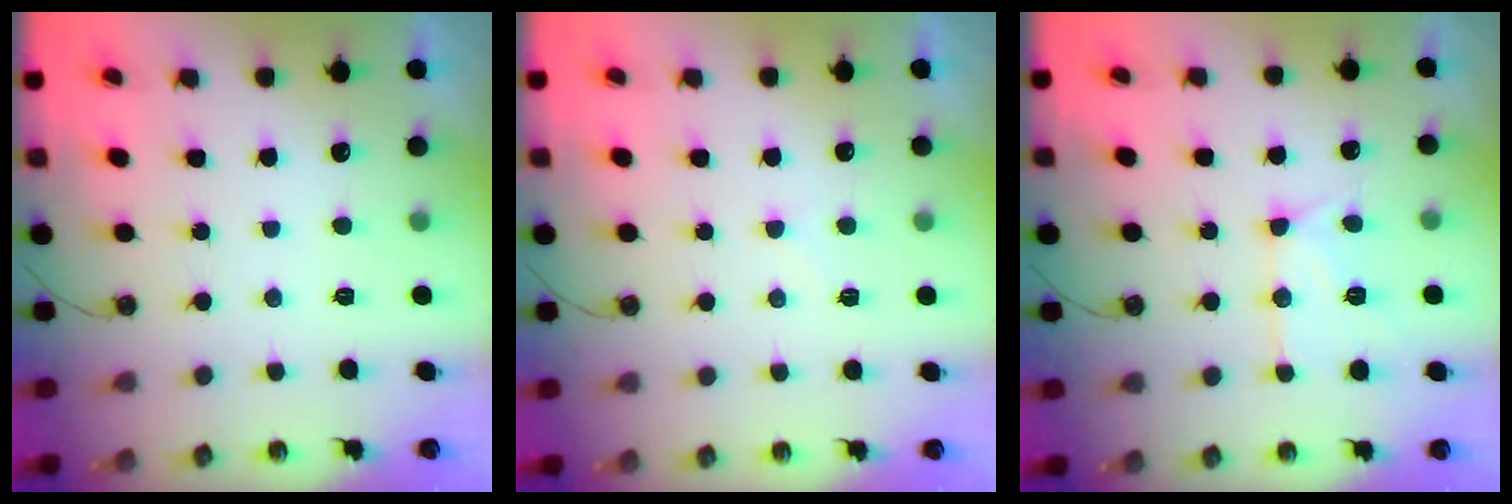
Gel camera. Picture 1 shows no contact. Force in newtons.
{"total": 3.6, "press": 3.6, "slide": 0.5}
{"total": 13.7, "press": 13.6, "slide": 0.8}